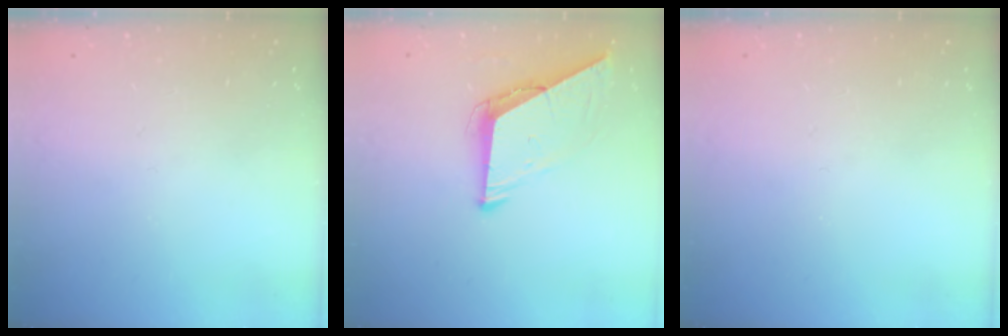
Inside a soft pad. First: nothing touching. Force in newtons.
{"total": 7.1, "press": 7.1, "slide": 0.5}
{"total": 0.0}